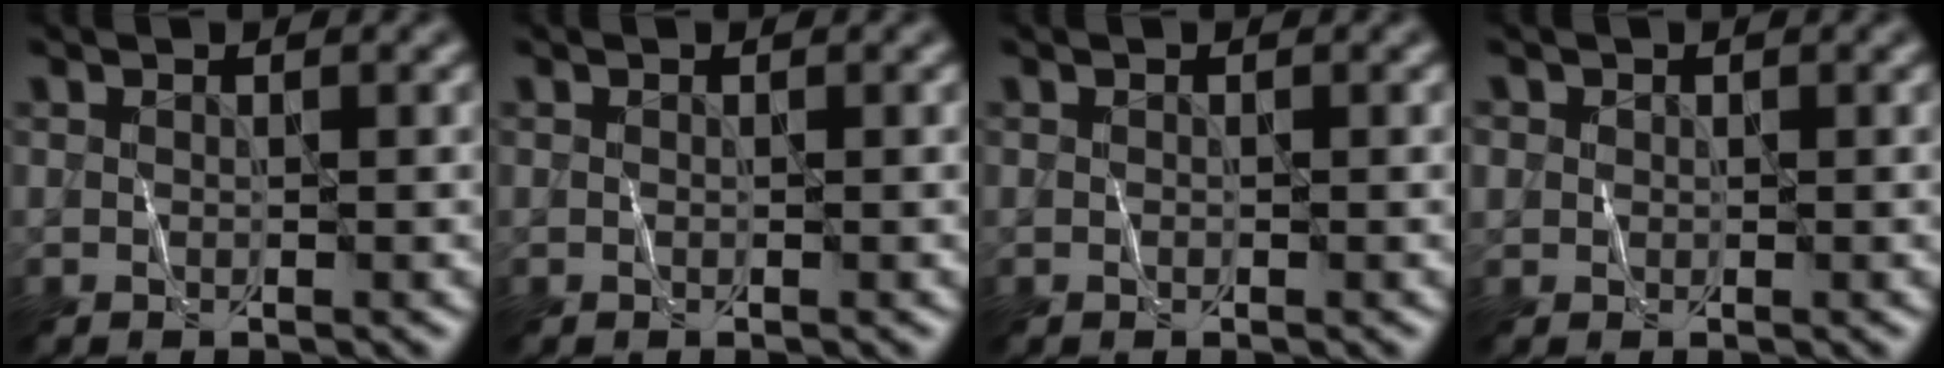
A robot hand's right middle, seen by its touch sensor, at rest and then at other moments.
{"total": 0.0}
{"total": 0.0}
{"total": 0.9, "force": [0.1, 0.9, 0.1], "torque": [0.007, 0.000, 0.000]}